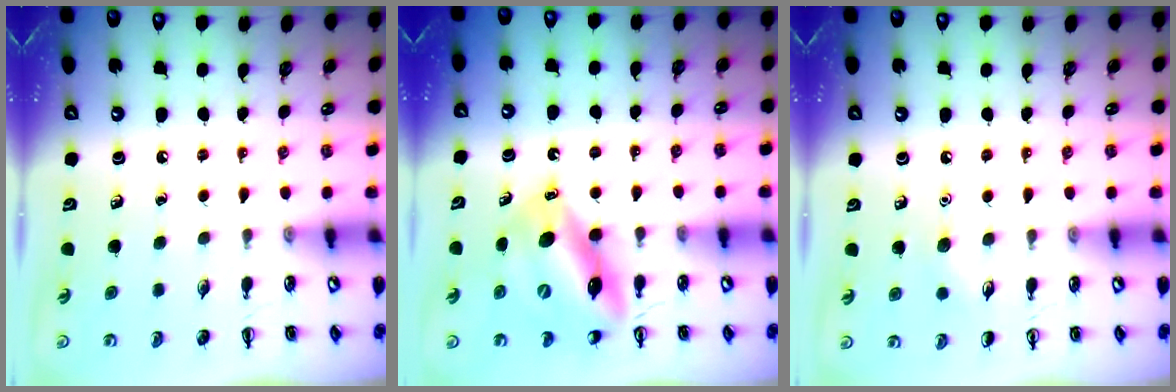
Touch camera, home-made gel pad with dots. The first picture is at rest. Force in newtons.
{"total": 12.4, "press": 11.7, "slide": 4.1}
{"total": 4.5, "press": 4.2, "slide": 1.3}